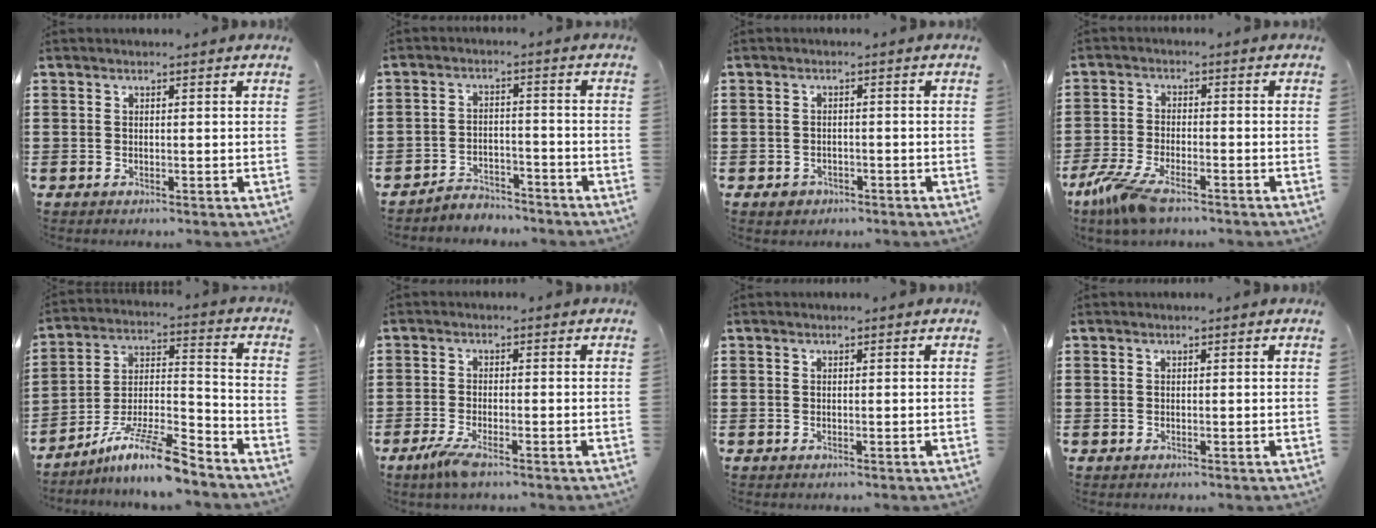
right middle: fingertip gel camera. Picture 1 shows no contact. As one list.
[{"total": 3.6, "force": [-3.6, 0.6, -0.2], "torque": [-0.003, 0.003, -0.076]}, {"total": 1.4, "force": [-1.0, 1.0, 0.2], "torque": [-0.009, 0.001, -0.023]}, {"total": 6.5, "force": [-4.4, 1.8, 4.4], "torque": [-0.118, -0.014, -0.089]}, {"total": 11.1, "force": [-8.9, 0.9, 6.6], "torque": [-0.119, 0.012, -0.171]}, {"total": 3.1, "force": [-2.0, 0.4, 2.3], "torque": [-0.059, -0.009, -0.040]}, {"total": 0.0}, {"total": 0.0}]